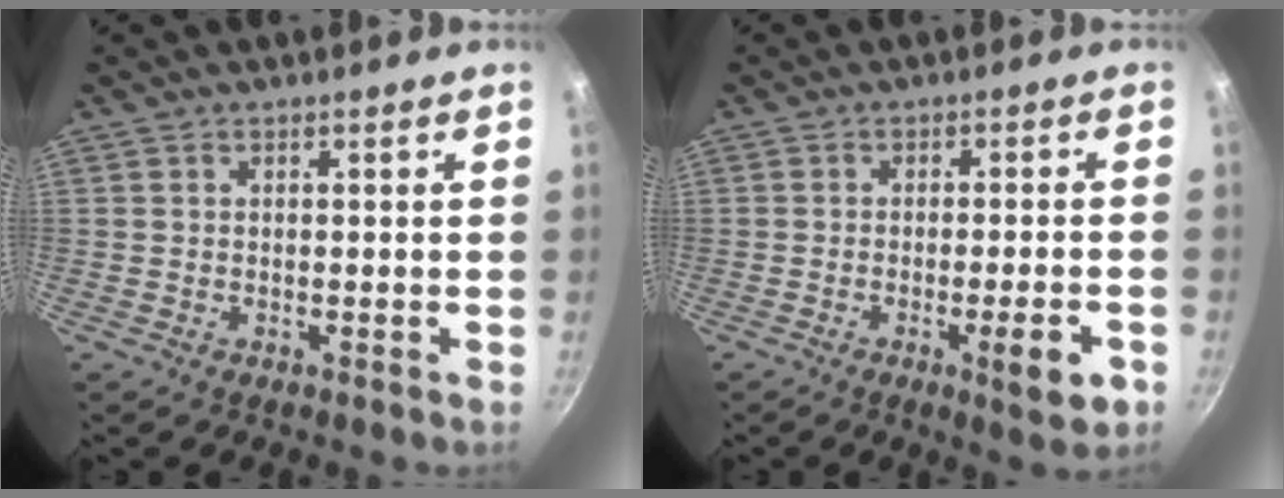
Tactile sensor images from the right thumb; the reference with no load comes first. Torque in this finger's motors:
{"motor_torque": [1.13, 1.02, 1.02, -0.78, 0.05]}